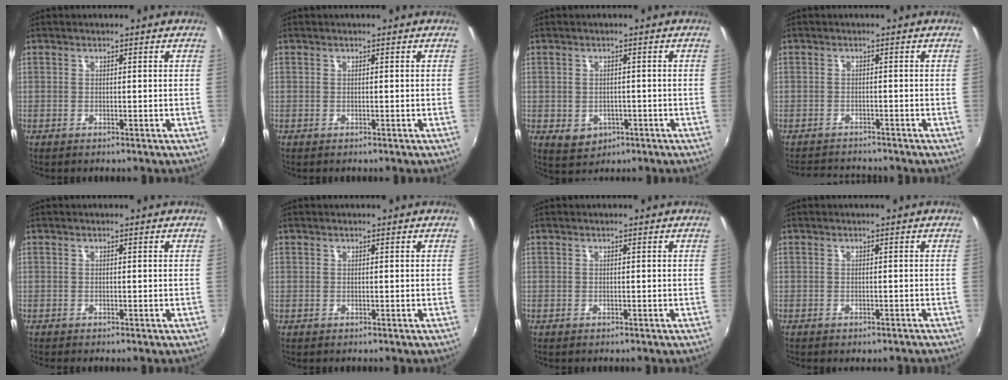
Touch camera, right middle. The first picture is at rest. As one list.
[{"total": 0.0}, {"total": 4.4, "force": [-1.4, 3.6, 2.2], "torque": [-0.046, -0.004, -0.009]}, {"total": 4.3, "force": [-4.1, 1.3, 0.5], "torque": [-0.027, 0.007, -0.069]}, {"total": 0.0}, {"total": 0.0}, {"total": 0.0}, {"total": 2.1, "force": [-1.7, 0.9, 0.9], "torque": [-0.017, -0.009, -0.020]}]